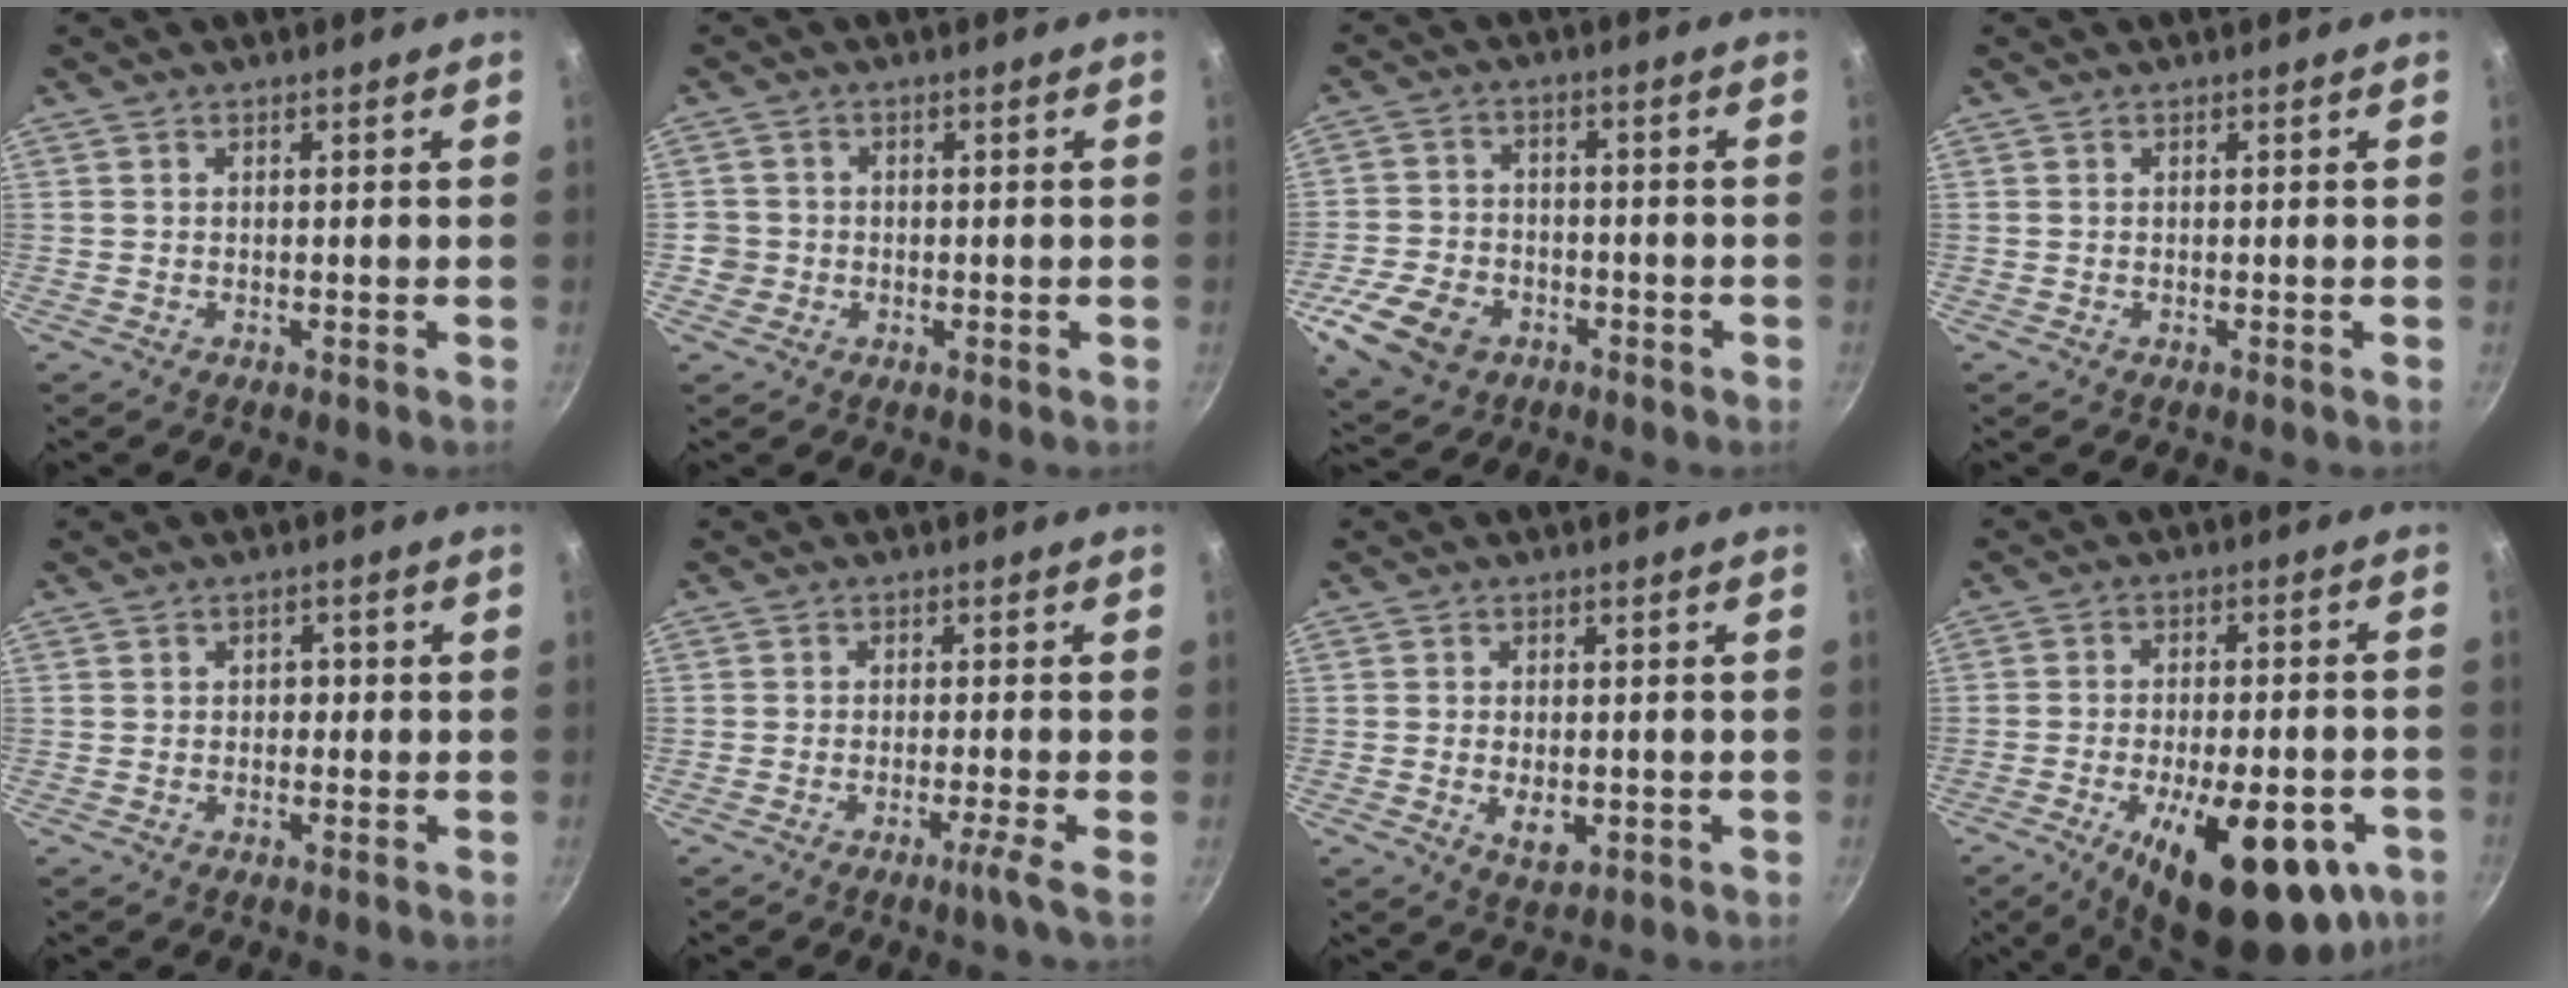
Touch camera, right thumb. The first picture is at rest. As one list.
[{"total": 2.9, "force": [-0.7, 2.7, 0.6], "torque": [0.003, 0.016, -0.011]}, {"total": 11.9, "force": [-5.1, 8.5, 6.6], "torque": [-0.115, 0.025, -0.089]}, {"total": 0.0}, {"total": 1.7, "force": [-0.2, 1.4, 0.9], "torque": [-0.003, 0.004, -0.005]}, {"total": 2.9, "force": [-1.6, -0.7, 2.3], "torque": [-0.051, 0.007, -0.029]}, {"total": 4.5, "force": [-0.8, 2.7, 3.5], "torque": [-0.054, -0.005, -0.006]}, {"total": 22.7, "force": [-9.0, 9.2, 18.7], "torque": [-0.240, 0.008, -0.120]}]